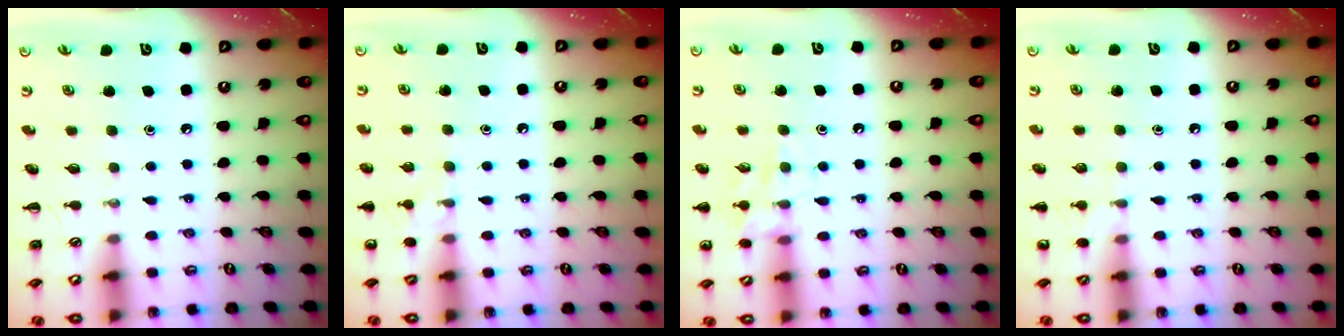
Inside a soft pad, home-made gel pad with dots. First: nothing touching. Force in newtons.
{"total": 6.6, "press": 6.4, "slide": 1.7}
{"total": 10.5, "press": 10.4, "slide": 1.6}
{"total": 5.8, "press": 5.5, "slide": 1.9}